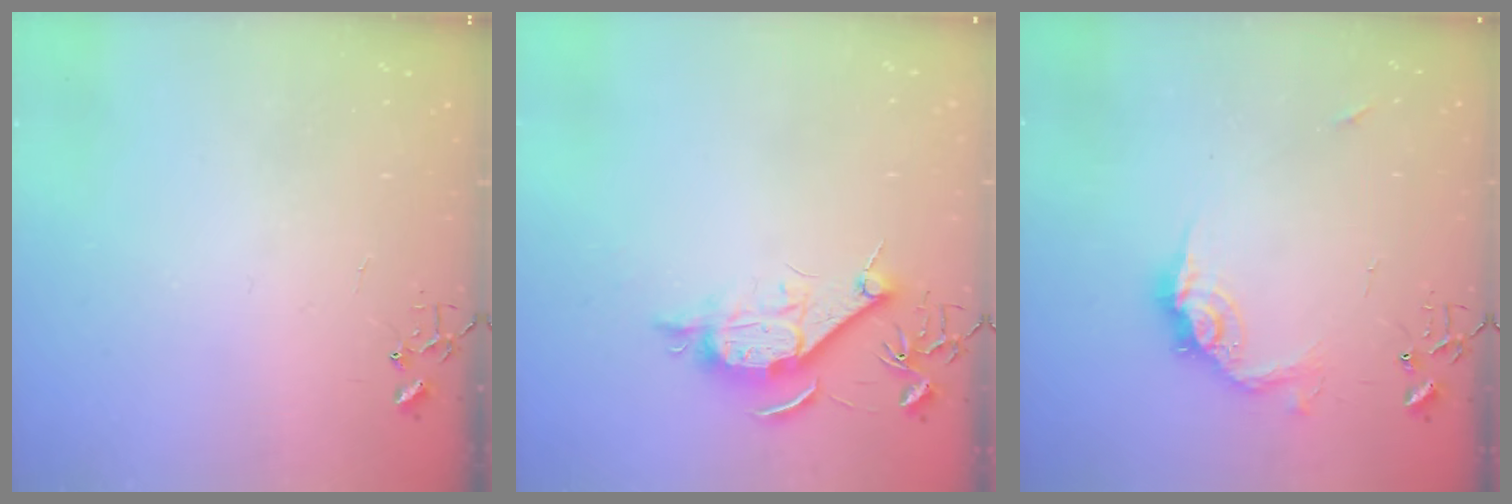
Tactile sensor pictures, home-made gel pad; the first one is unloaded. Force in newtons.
{"total": 9.8, "press": 9.7, "slide": 0.9}
{"total": 13.4, "press": 13.4, "slide": 1.1}